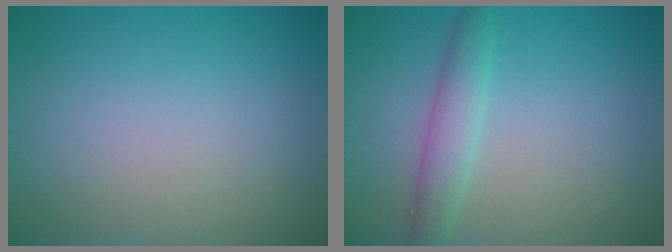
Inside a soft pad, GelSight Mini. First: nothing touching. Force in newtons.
{"total": 2.4, "press": 2.4, "slide": 0.1}